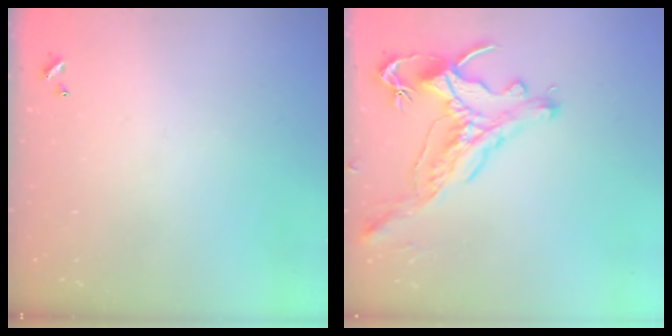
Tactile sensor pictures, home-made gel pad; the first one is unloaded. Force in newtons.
{"total": 1.2, "press": 0.9, "slide": 0.9}